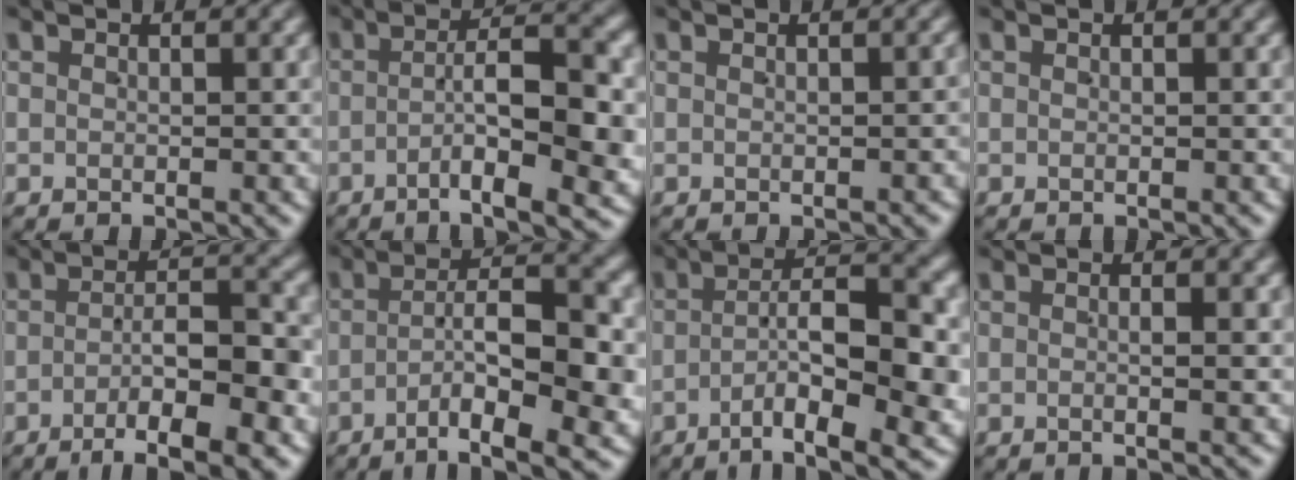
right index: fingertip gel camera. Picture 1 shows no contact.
{"total": 7.7, "force": [-2.5, 1.7, 7.1], "torque": [-0.097, -0.011, -0.033]}
{"total": 0.5, "force": [-0.2, 0.2, 0.5], "torque": [-0.005, 0.001, -0.001]}
{"total": 0.0}
{"total": 8.5, "force": [-5.3, 2.2, 6.3], "torque": [-0.083, -0.013, -0.072]}
{"total": 9.0, "force": [-4.1, 2.5, 7.6], "torque": [-0.107, -0.015, -0.054]}
{"total": 8.9, "force": [-3.7, 2.6, 7.6], "torque": [-0.108, -0.015, -0.049]}
{"total": 1.1, "force": [0.0, 0.0, 1.1], "torque": [-0.016, 0.001, -0.002]}